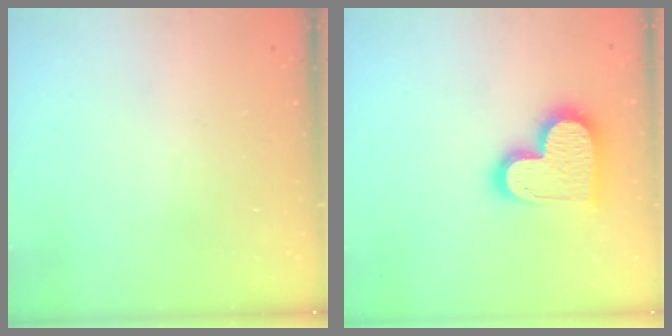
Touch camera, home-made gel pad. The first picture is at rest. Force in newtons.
{"total": 17.9, "press": 17.8, "slide": 1.3}